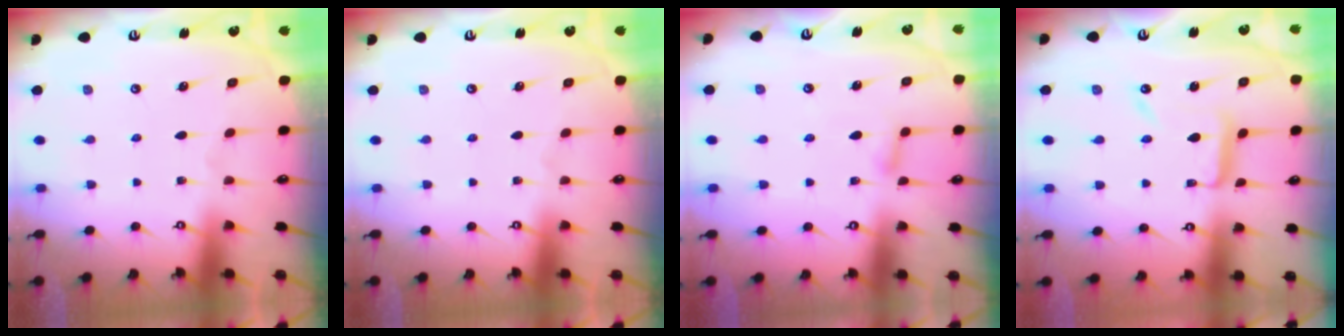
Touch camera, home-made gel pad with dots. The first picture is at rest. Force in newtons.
{"total": 0.0}
{"total": 7.4, "press": 7.4, "slide": 0.6}
{"total": 10.2, "press": 10.2, "slide": 0.9}